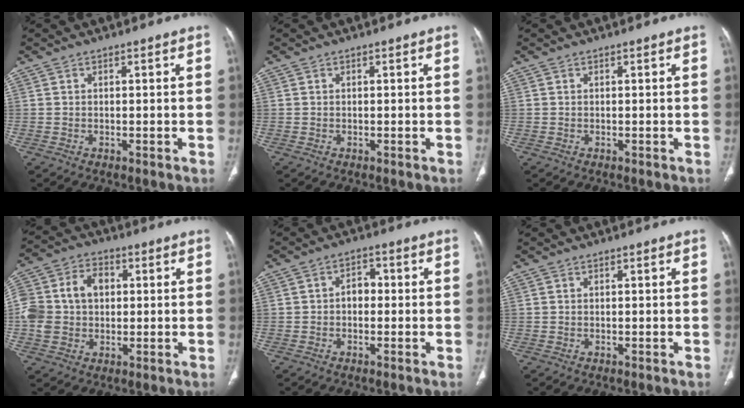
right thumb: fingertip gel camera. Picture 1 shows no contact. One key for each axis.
{"total": 0.0}
{"total": 0.0}
{"total": 13.4, "fx": 1.0, "fy": 10.2, "fz": 8.6, "tx": -0.168, "ty": 0.027, "tz": 0.019}
{"total": 3.4, "fx": -0.3, "fy": 2.5, "fz": 2.3, "tx": -0.022, "ty": 0.015, "tz": -0.014}
{"total": 0.0}